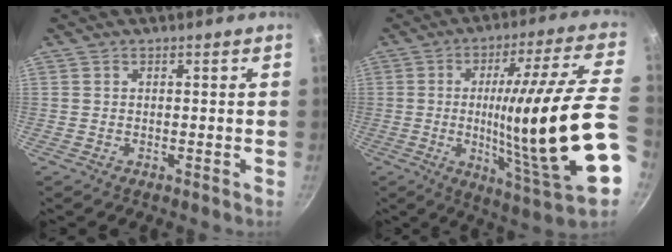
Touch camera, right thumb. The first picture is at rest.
{"total": 24.3, "force": [-2.5, 3.5, 23.9], "torque": [-0.355, 0.006, -0.025]}